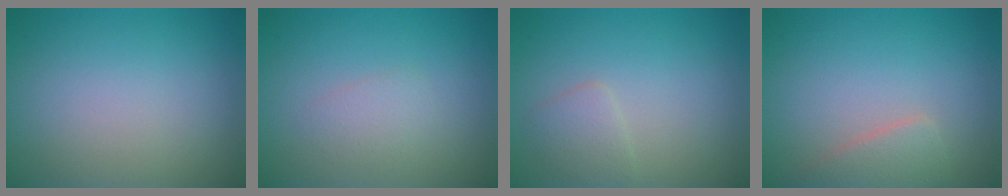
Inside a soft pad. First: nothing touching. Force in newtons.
{"total": 1.4, "press": 1.4, "slide": 0.1}
{"total": 1.7, "press": 1.7, "slide": 0.0}
{"total": 2.3, "press": 2.3, "slide": 0.1}